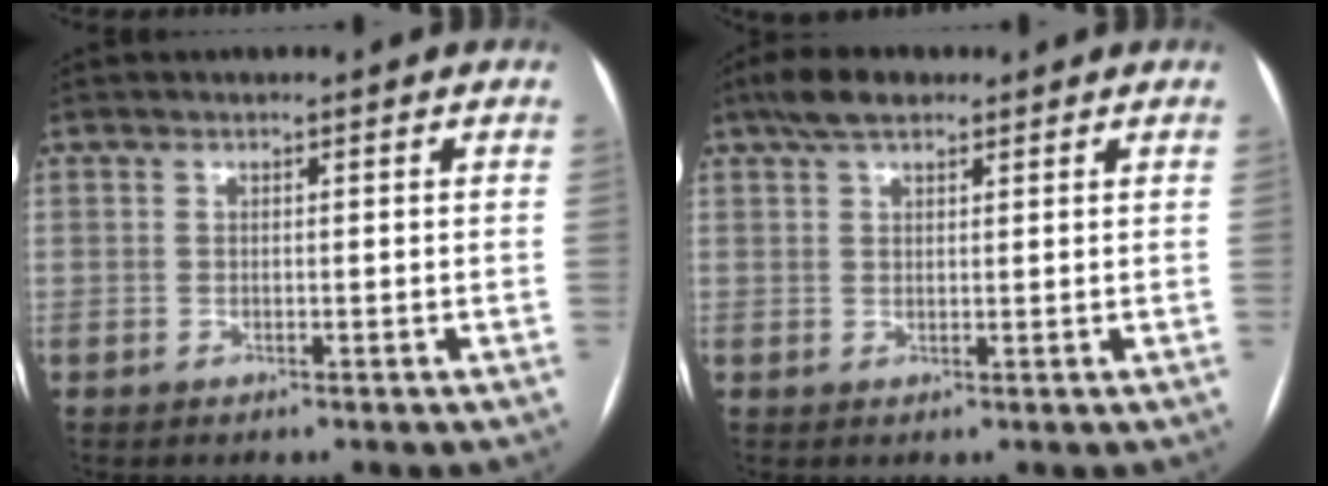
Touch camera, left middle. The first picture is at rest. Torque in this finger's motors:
{"motor_torque": [0.67, -0.72, 0.06, 0.02]}